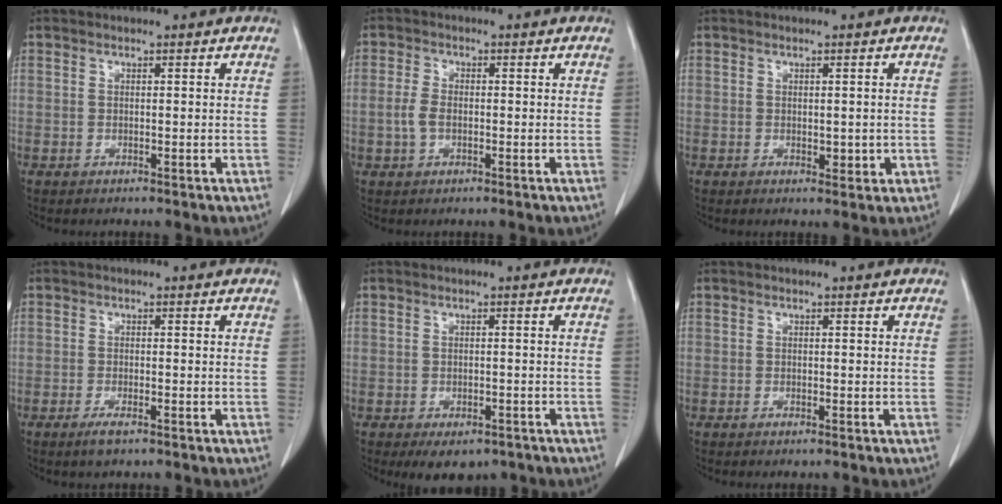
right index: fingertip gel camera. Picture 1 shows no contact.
{"total": 2.9, "force": [-0.6, 1.6, 2.3], "torque": [-0.059, 0.006, -0.014]}
{"total": 2.3, "force": [-0.3, 1.3, 1.9], "torque": [-0.020, -0.003, 0.002]}
{"total": 2.2, "force": [-1.5, 0.4, 1.6], "torque": [-0.033, -0.003, -0.027]}
{"total": 5.6, "force": [-4.1, 3.1, 2.4], "torque": [-0.021, 0.000, -0.052]}
{"total": 0.5, "force": [-0.4, 0.0, 0.3], "torque": [-0.009, -0.002, -0.007]}